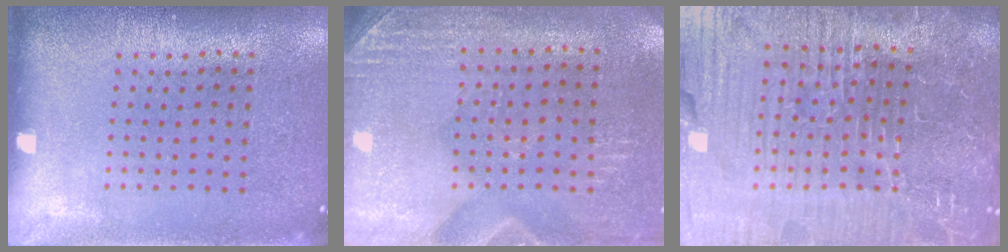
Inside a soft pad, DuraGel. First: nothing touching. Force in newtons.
{"total": 2.9, "press": 2.6, "slide": 1.1}
{"total": 7.4, "press": 6.6, "slide": 3.4}